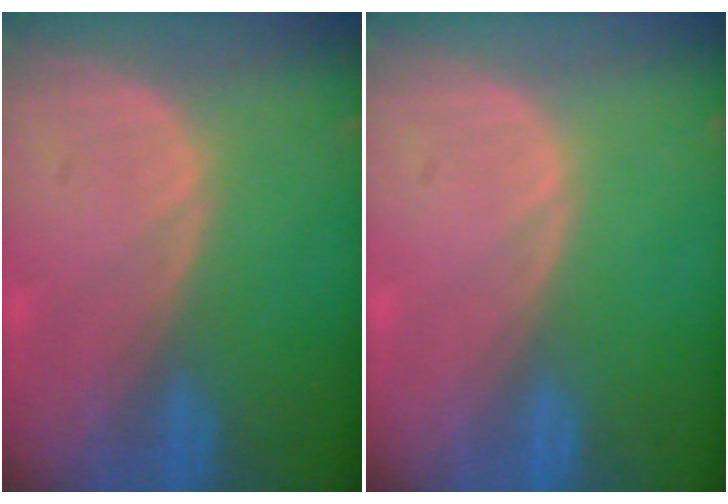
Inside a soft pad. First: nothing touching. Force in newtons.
{"total": 0.0}